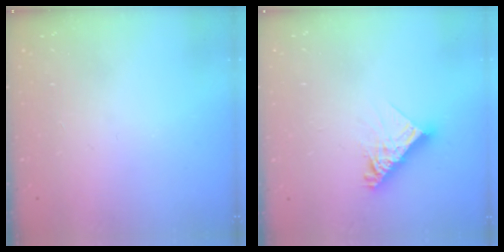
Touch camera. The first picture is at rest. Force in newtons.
{"total": 11.5, "press": 11.4, "slide": 1.1}